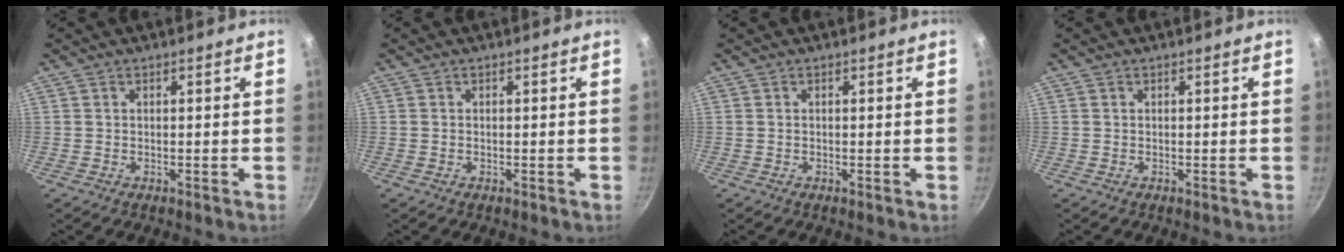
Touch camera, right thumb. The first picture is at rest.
{"total": 0.0}
{"total": 0.0}
{"total": 0.0}